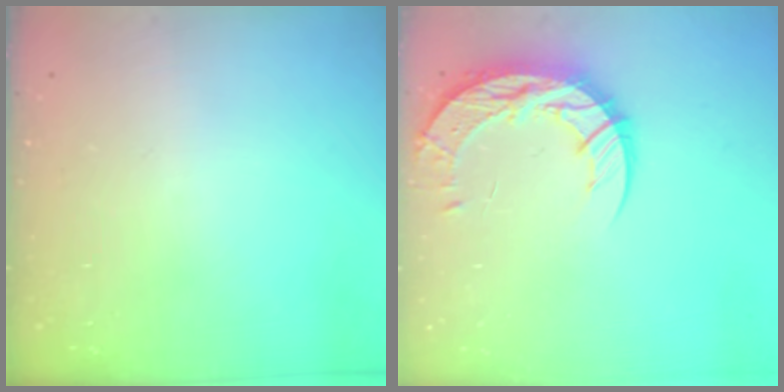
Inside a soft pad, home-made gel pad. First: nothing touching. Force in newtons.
{"total": 13.9, "press": 13.8, "slide": 1.0}